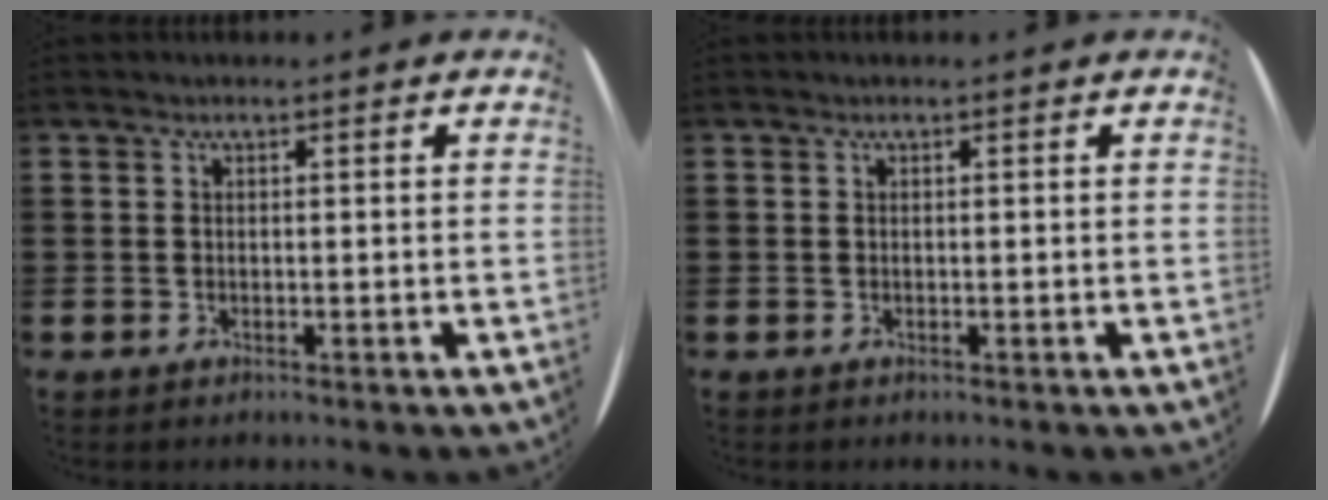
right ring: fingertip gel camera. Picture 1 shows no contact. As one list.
[{"total": 0.0}]